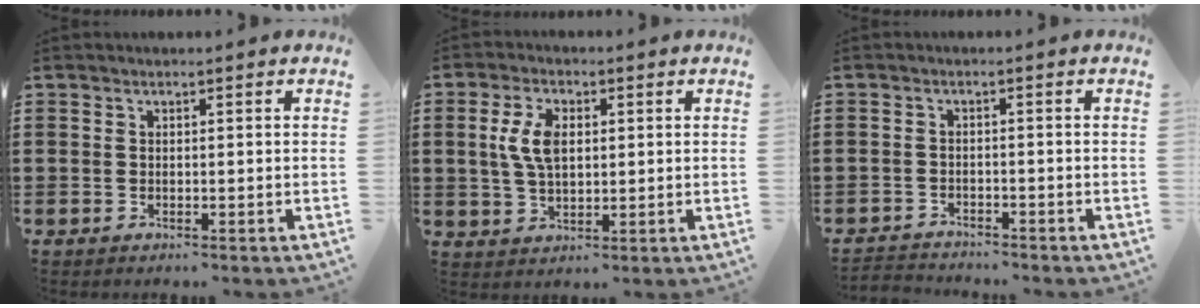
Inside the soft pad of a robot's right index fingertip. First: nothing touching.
{"total": 6.4, "force": [1.0, 3.5, 5.3], "torque": [-0.124, 0.009, 0.011]}
{"total": 1.9, "force": [-1.9, 0.2, -0.2], "torque": [-0.004, 0.002, -0.042]}